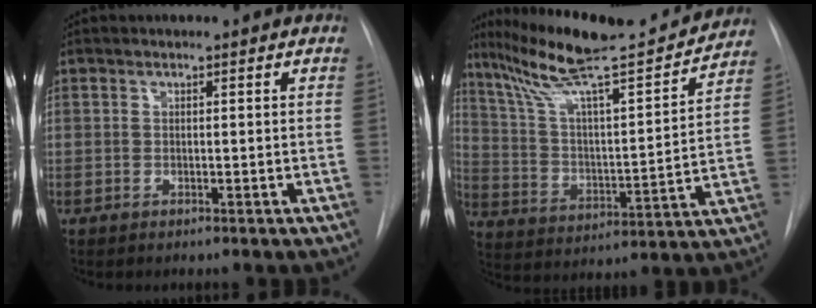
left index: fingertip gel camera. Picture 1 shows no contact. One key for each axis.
{"total": 23.2, "fx": 20.0, "fy": 2.2, "fz": 11.6, "tx": -0.196, "ty": 0.001, "tz": 0.306}